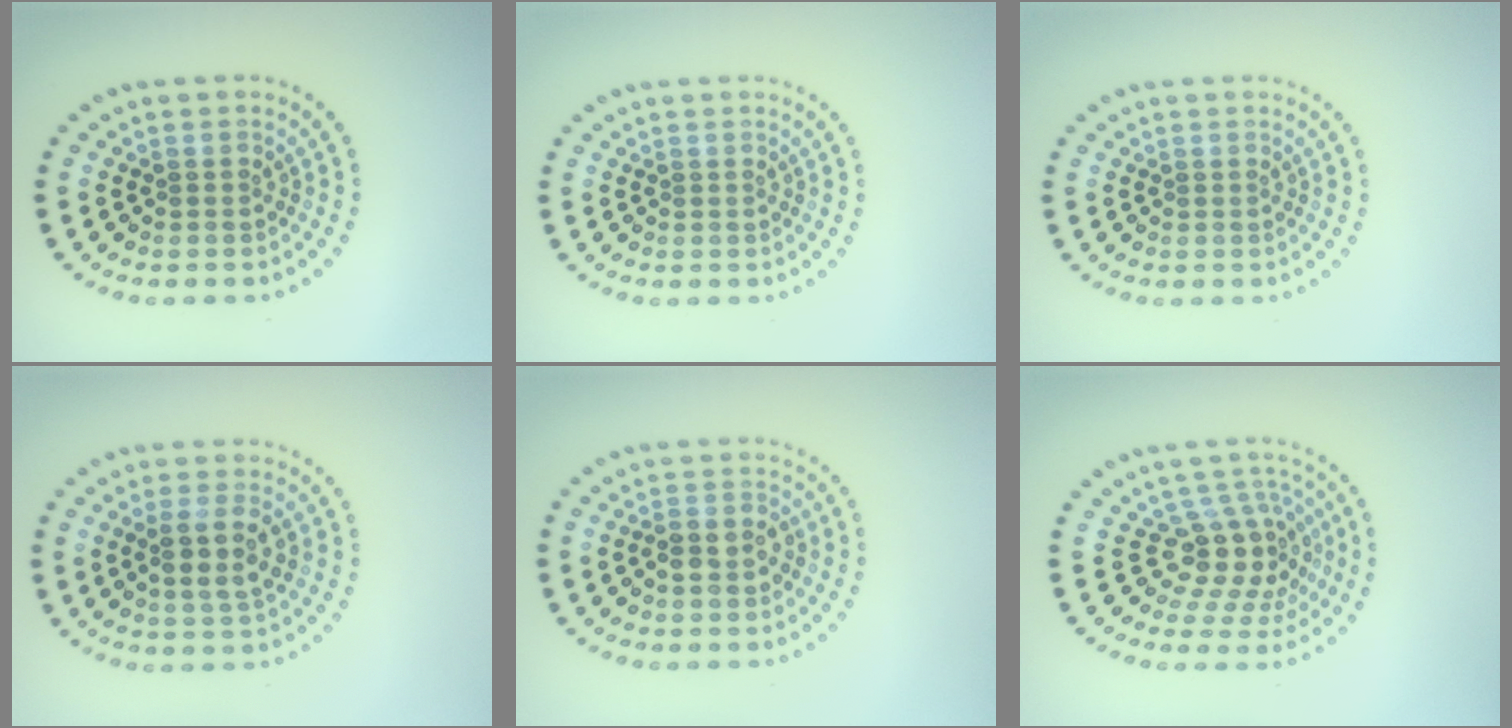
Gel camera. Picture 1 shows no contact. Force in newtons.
{"total": 0.0}
{"total": 0.0}
{"total": 2.8, "press": 2.7, "slide": 0.8}
{"total": 2.2, "press": 2.1, "slide": 0.8}
{"total": 4.4, "press": 3.3, "slide": 2.9}